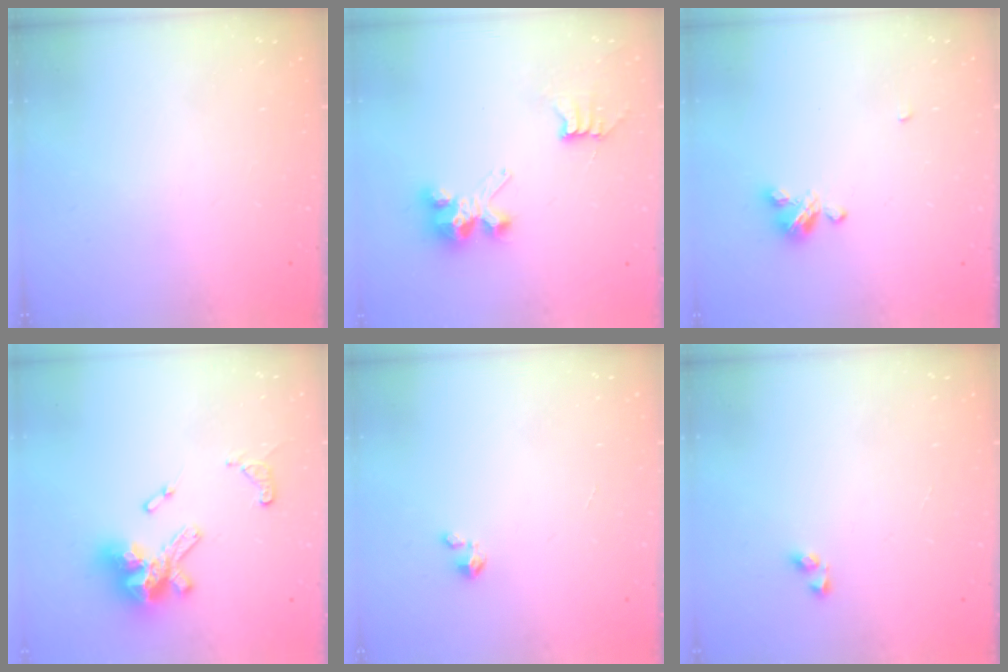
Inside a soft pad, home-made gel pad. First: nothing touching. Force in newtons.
{"total": 7.0, "press": 7.0, "slide": 0.2}
{"total": 5.1, "press": 5.0, "slide": 0.5}
{"total": 15.0, "press": 14.9, "slide": 1.9}
{"total": 1.5, "press": 1.5, "slide": 0.1}
{"total": 2.9, "press": 2.9, "slide": 0.2}